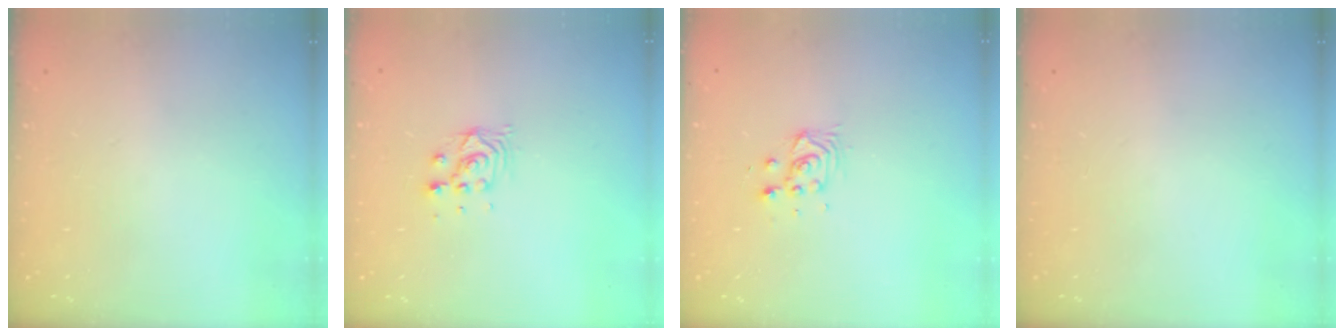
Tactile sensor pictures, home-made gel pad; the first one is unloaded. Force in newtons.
{"total": 5.5, "press": 5.5, "slide": 0.3}
{"total": 3.9, "press": 3.8, "slide": 0.6}
{"total": 0.0}